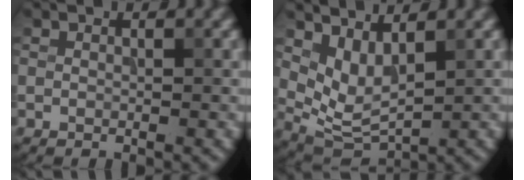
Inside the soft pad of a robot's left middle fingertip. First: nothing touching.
{"total": 3.8, "force": [2.0, 1.8, 2.7], "torque": [-0.063, -0.014, 0.049]}